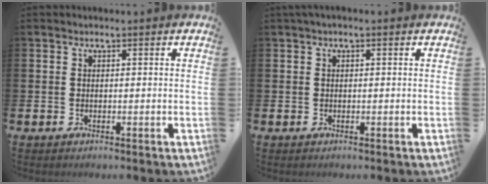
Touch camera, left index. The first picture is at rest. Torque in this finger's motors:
{"motor_torque": [0.29, -0.50, 0.78, 0.21]}